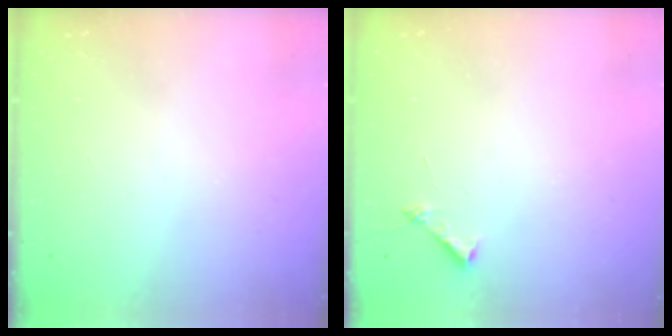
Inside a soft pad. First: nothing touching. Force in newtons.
{"total": 5.6, "press": 5.5, "slide": 0.6}